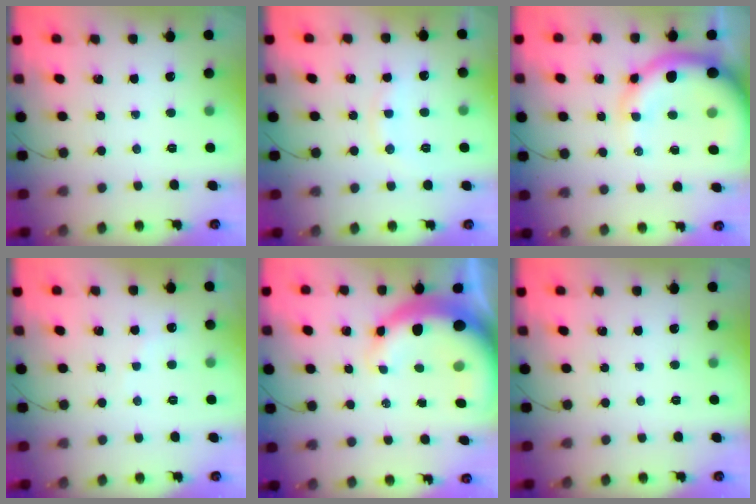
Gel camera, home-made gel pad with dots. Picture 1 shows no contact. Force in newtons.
{"total": 7.4, "press": 7.4, "slide": 0.7}
{"total": 13.3, "press": 12.9, "slide": 3.3}
{"total": 5.7, "press": 5.6, "slide": 1.1}
{"total": 13.5, "press": 13.2, "slide": 2.8}
{"total": 0.0}